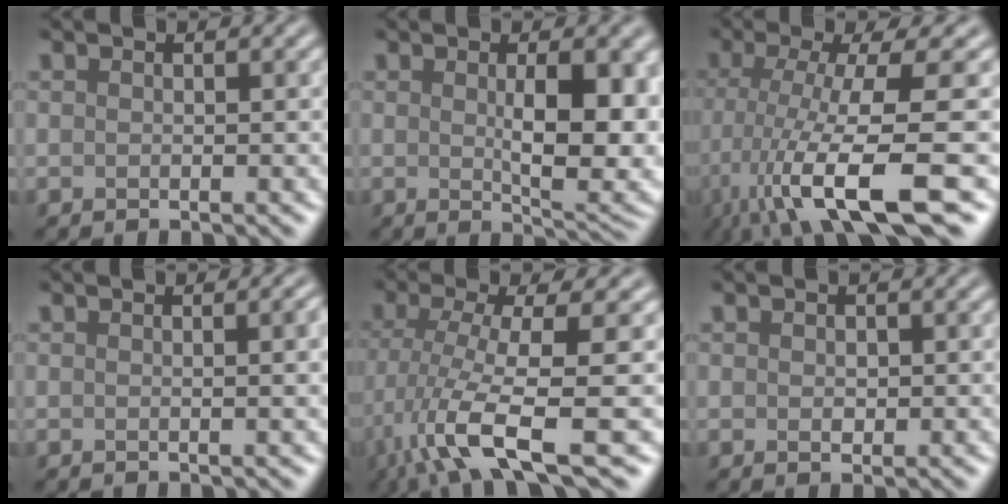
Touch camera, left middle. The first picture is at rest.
{"total": 7.5, "force": [0.5, 2.2, 7.2], "torque": [-0.099, -0.006, 0.019]}
{"total": 10.5, "force": [-4.1, 2.5, 9.4], "torque": [-0.168, -0.008, -0.069]}
{"total": 3.3, "force": [0.3, 1.3, 3.0], "torque": [-0.016, 0.013, 0.000]}
{"total": 8.2, "force": [-3.1, 1.7, 7.4], "torque": [-0.138, -0.004, -0.056]}
{"total": 0.7, "force": [0.1, 0.5, 0.5], "torque": [-0.008, 0.001, 0.006]}